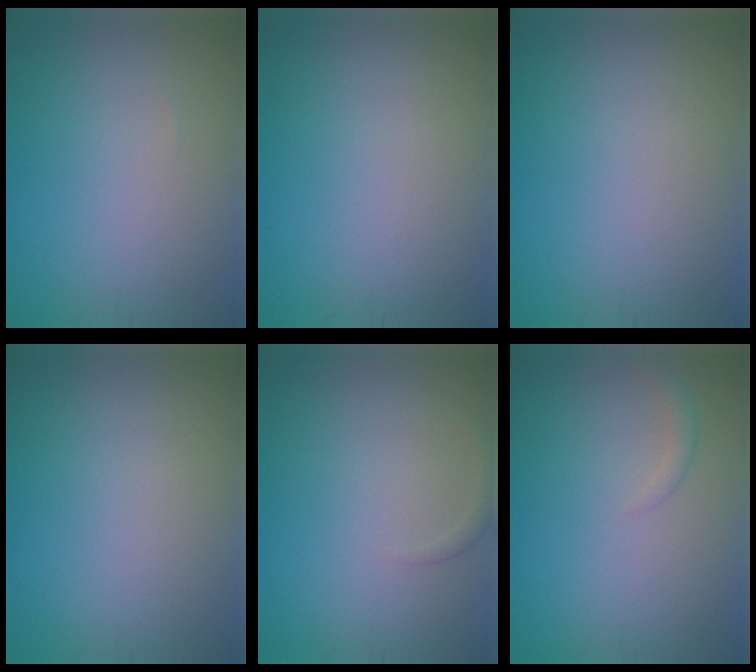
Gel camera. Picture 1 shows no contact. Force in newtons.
{"total": 0.0}
{"total": 0.0}
{"total": 0.0}
{"total": 0.7, "press": 0.7, "slide": 0.0}
{"total": 1.0, "press": 1.0, "slide": 0.0}